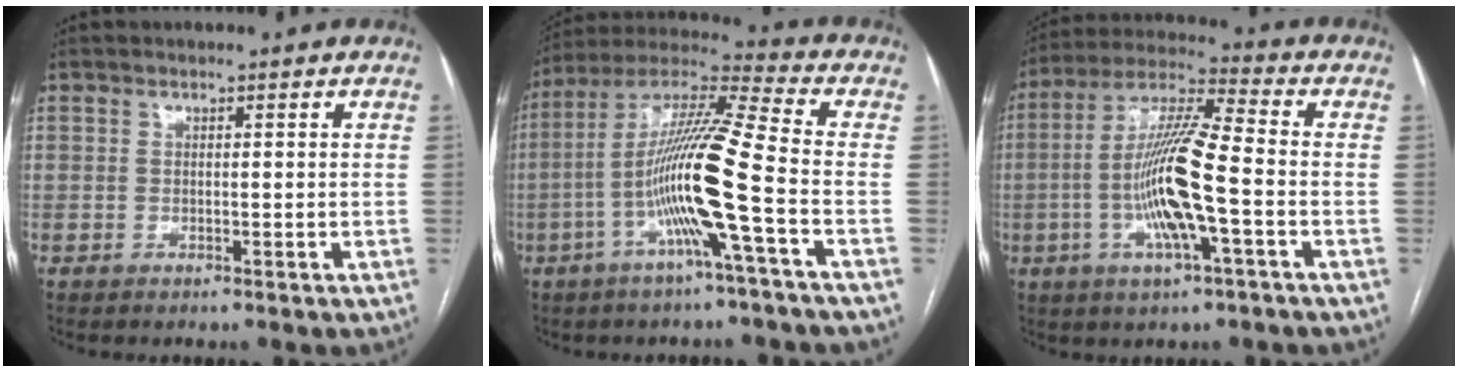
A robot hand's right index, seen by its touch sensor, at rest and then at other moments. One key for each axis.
{"total": 15.7, "fx": -4.4, "fy": -1.1, "fz": 15.0, "tx": -0.289, "ty": 0.006, "tz": -0.094}
{"total": 14.2, "fx": -3.1, "fy": 1.2, "fz": 13.8, "tx": -0.273, "ty": 0.001, "tz": -0.061}